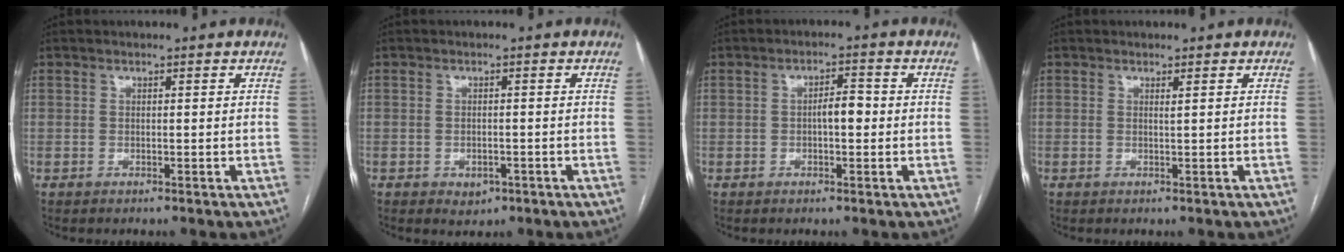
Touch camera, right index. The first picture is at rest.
{"total": 2.0, "force": [-0.9, 1.5, 0.9], "torque": [-0.008, 0.003, -0.005]}
{"total": 3.3, "force": [-0.1, 1.2, 3.0], "torque": [-0.046, 0.010, -0.003]}
{"total": 0.6, "force": [0.3, -0.1, 0.4], "torque": [-0.014, -0.004, 0.009]}